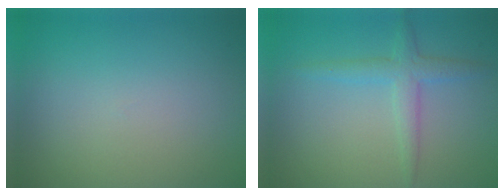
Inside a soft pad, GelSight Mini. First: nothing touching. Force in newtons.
{"total": 2.5, "press": 2.5, "slide": 0.1}